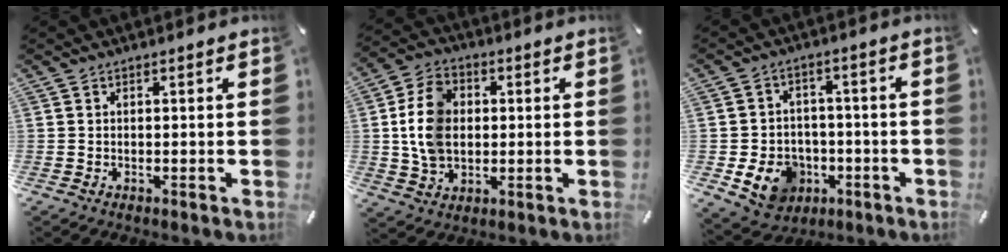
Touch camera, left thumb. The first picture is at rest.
{"total": 11.7, "force": [0.9, 9.0, 7.3], "torque": [-0.160, 0.012, 0.016]}
{"total": 10.3, "force": [-3.5, 8.7, 4.3], "torque": [-0.088, 0.022, -0.057]}